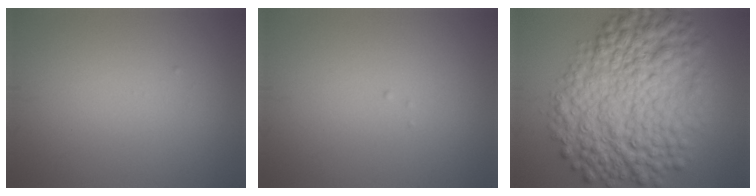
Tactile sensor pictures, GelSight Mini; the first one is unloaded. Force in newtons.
{"total": 0.0}
{"total": 12.1, "press": 12.1, "slide": 0.1}